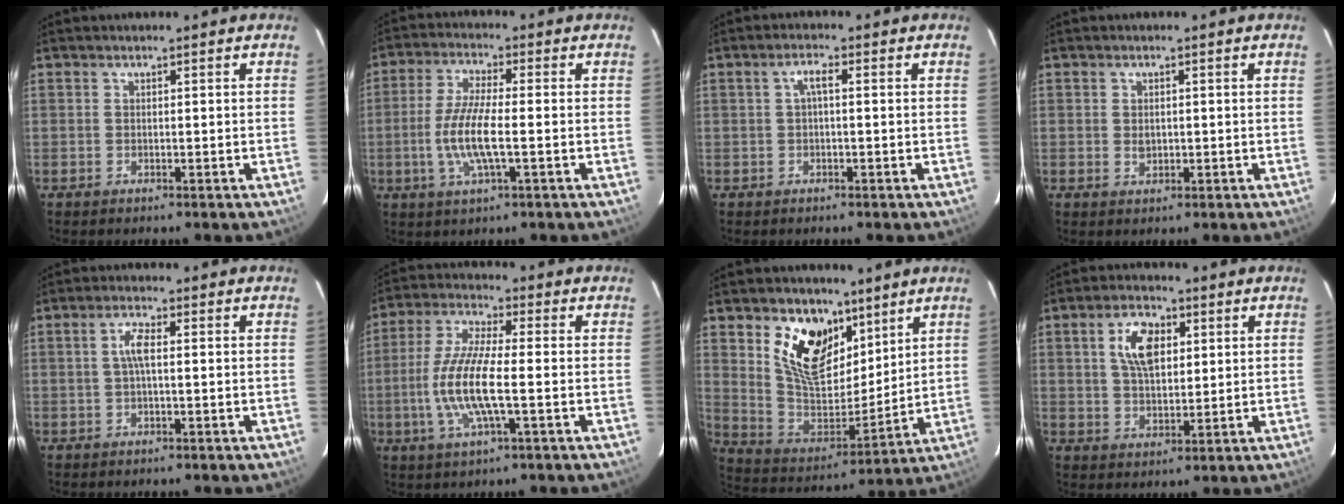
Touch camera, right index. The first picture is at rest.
{"total": 9.0, "force": [-1.9, 1.6, 8.6], "torque": [-0.176, -0.006, -0.040]}
{"total": 2.1, "force": [0.1, 0.5, 2.0], "torque": [-0.042, 0.009, 0.002]}
{"total": 1.7, "force": [0.0, 1.3, 1.1], "torque": [-0.018, 0.001, 0.001]}
{"total": 3.1, "force": [0.1, 0.8, 3.0], "torque": [-0.063, 0.006, 0.003]}
{"total": 11.6, "force": [-2.2, 2.2, 11.1], "torque": [-0.232, -0.005, -0.046]}
{"total": 15.9, "force": [8.8, 9.4, 9.3], "torque": [-0.183, -0.003, 0.169]}
{"total": 8.0, "force": [2.5, 4.3, 6.2], "torque": [-0.115, 0.016, 0.048]}